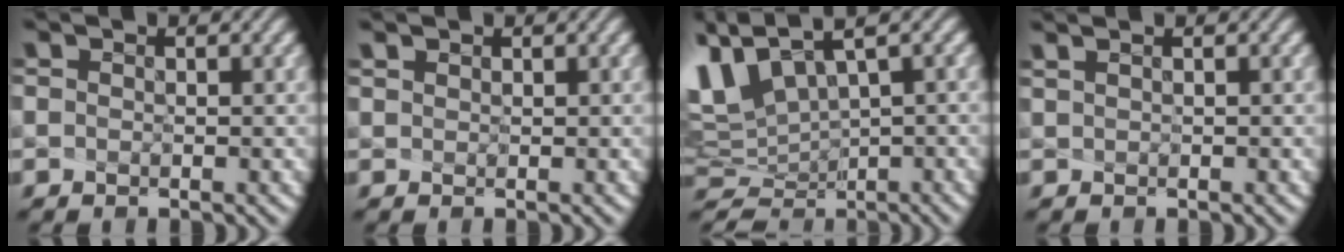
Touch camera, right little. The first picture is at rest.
{"total": 0.5, "force": [0.5, -0.1, 0.0], "torque": [-0.015, -0.008, 0.017]}
{"total": 4.4, "force": [1.7, 1.8, 3.6], "torque": [-0.112, -0.018, 0.061]}
{"total": 0.9, "force": [0.1, -0.7, -0.5], "torque": [-0.012, -0.012, 0.020]}